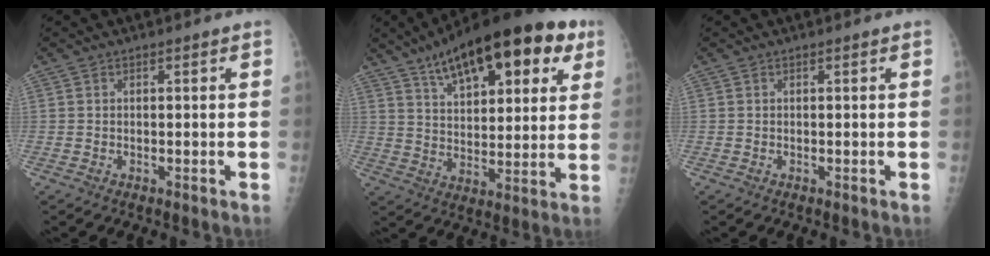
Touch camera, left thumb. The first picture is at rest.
{"total": 22.8, "force": [12.1, 9.6, 16.8], "torque": [-0.219, -0.016, 0.183]}
{"total": 0.0}